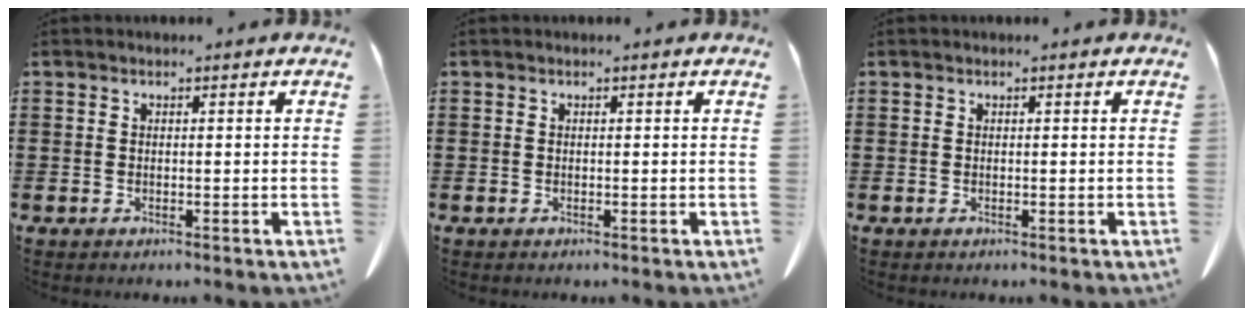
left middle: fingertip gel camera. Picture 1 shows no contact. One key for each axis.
{"total": 0.0}
{"total": 0.0}